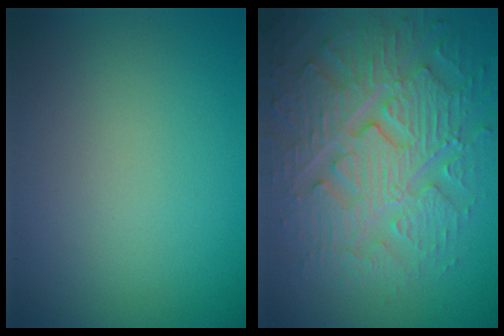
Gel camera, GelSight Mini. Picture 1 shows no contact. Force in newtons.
{"total": 8.0, "press": 6.5, "slide": 4.7}